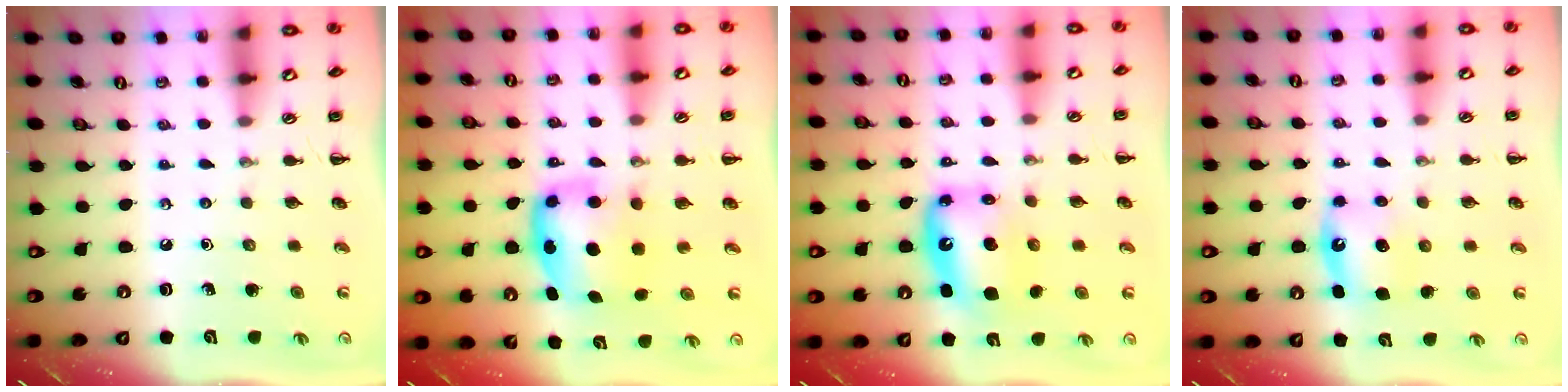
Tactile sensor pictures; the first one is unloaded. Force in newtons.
{"total": 6.0, "press": 5.9, "slide": 0.7}
{"total": 9.2, "press": 8.9, "slide": 2.4}
{"total": 5.4, "press": 5.2, "slide": 1.2}